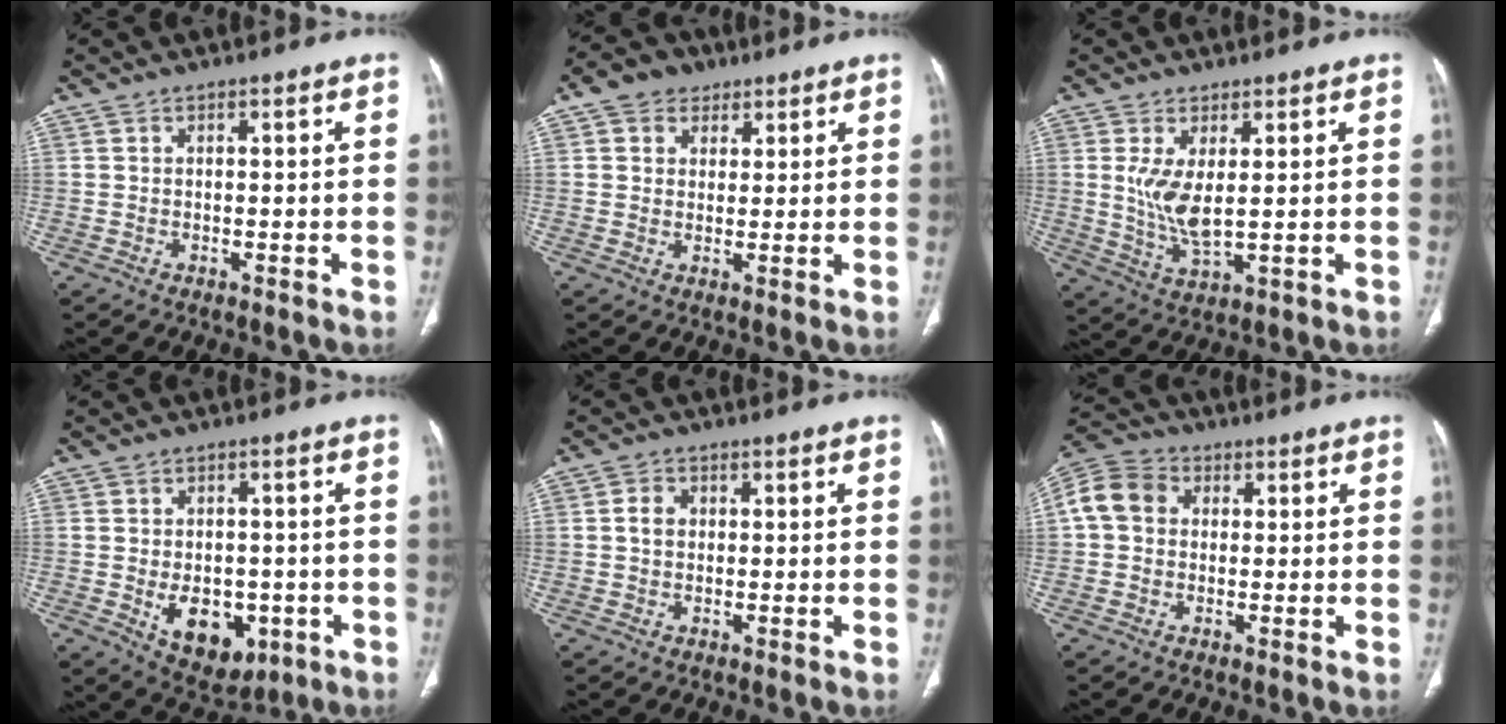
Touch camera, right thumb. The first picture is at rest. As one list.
[{"total": 6.1, "force": [3.1, 4.8, 2.0], "torque": [-0.010, -0.005, 0.050]}, {"total": 7.1, "force": [1.2, 2.5, 6.6], "torque": [-0.139, -0.024, 0.033]}, {"total": 10.7, "force": [-3.2, 7.1, 7.3], "torque": [-0.075, 0.007, -0.028]}, {"total": 2.8, "force": [0.3, 2.2, 1.6], "torque": [-0.024, 0.007, 0.004]}, {"total": 8.1, "force": [1.1, 6.6, 4.6], "torque": [-0.086, 0.025, 0.009]}]